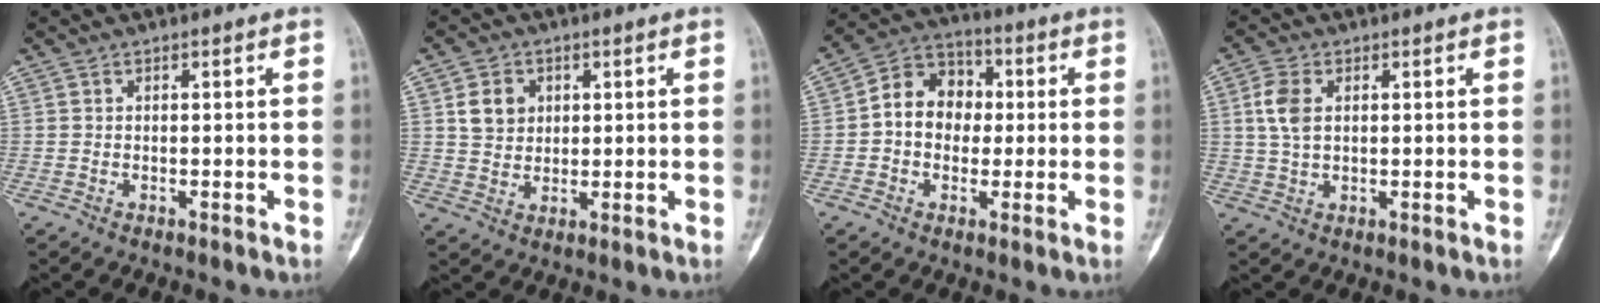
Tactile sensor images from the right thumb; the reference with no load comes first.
{"total": 5.9, "force": [1.9, 4.9, 2.7], "torque": [-0.025, -0.009, 0.037]}
{"total": 10.5, "force": [0.2, 8.5, 6.1], "torque": [-0.067, 0.030, -0.008]}
{"total": 5.4, "force": [1.3, 3.3, 4.0], "torque": [-0.087, 0.003, 0.025]}